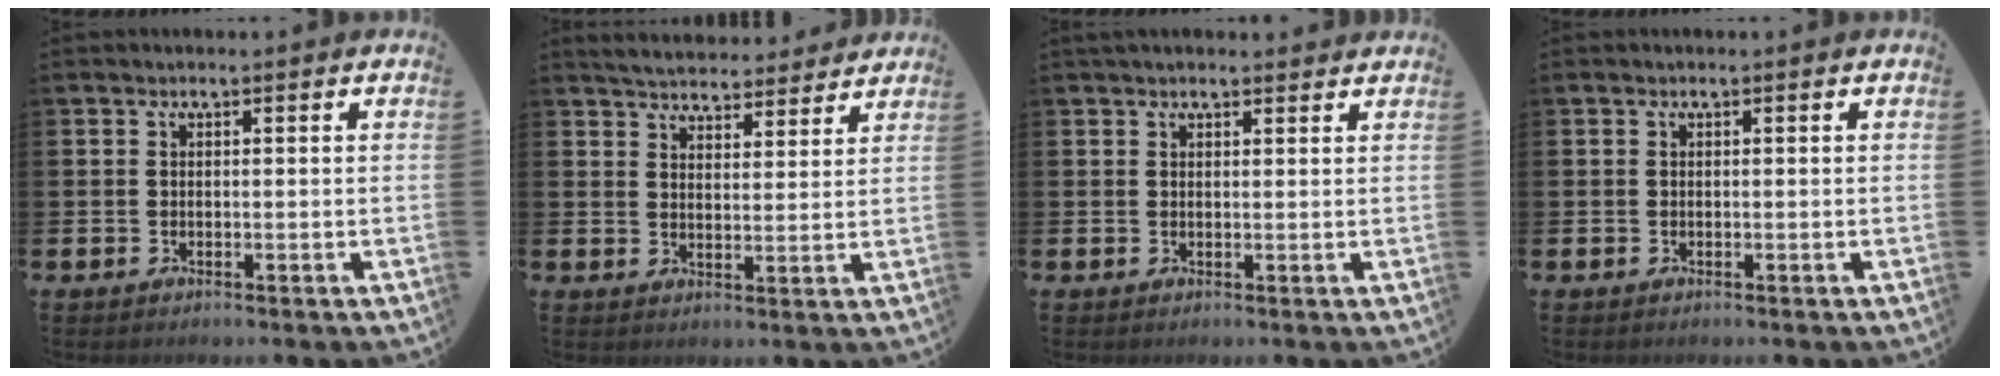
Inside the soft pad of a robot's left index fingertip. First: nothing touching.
{"total": 4.9, "force": [4.8, 0.9, 0.0], "torque": [-0.014, -0.030, 0.084]}
{"total": 1.6, "force": [1.5, 0.5, 0.4], "torque": [0.000, -0.002, 0.026]}
{"total": 0.0}